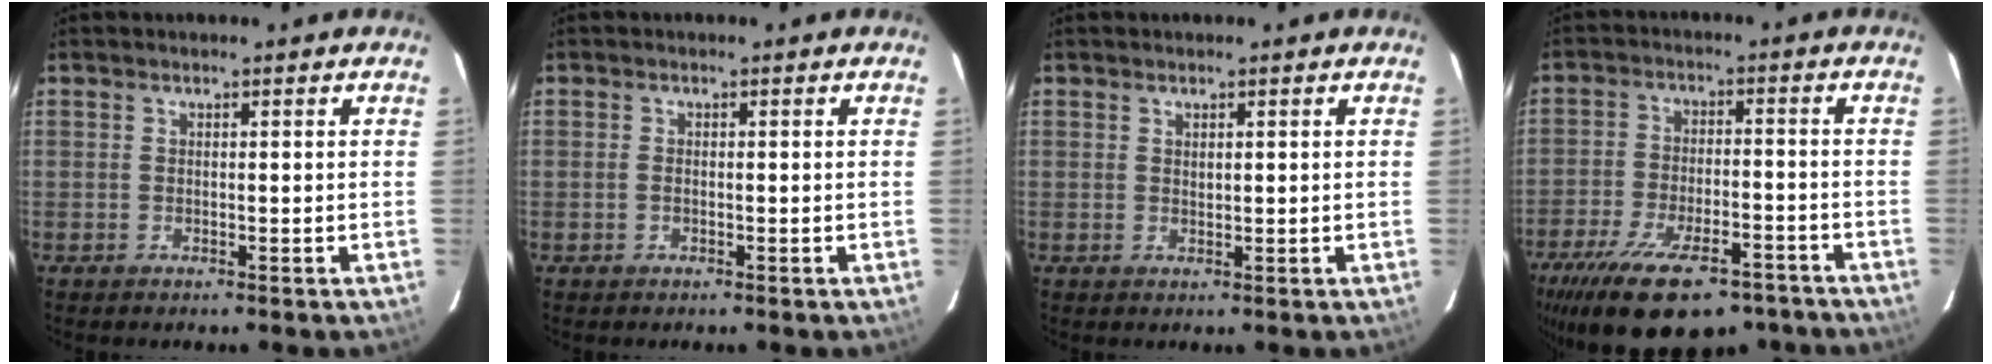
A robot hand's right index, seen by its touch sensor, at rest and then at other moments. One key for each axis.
{"total": 0.9, "fx": -0.3, "fy": 0.6, "fz": 0.6, "tx": -0.012, "ty": 0.001, "tz": -0.006}
{"total": 1.0, "fx": 0.4, "fy": 0.6, "fz": 0.7, "tx": -0.010, "ty": 0.003, "tz": 0.008}
{"total": 21.7, "fx": -15.4, "fy": 8.6, "fz": 12.7, "tx": -0.247, "ty": -0.036, "tz": -0.226}